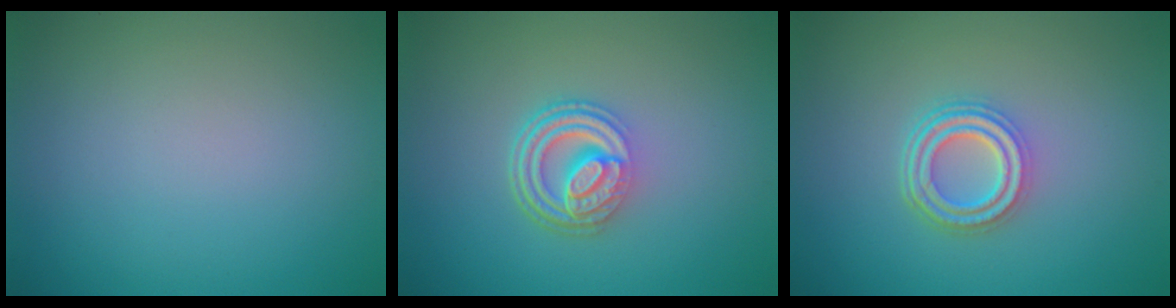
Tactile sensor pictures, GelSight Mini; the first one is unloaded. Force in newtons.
{"total": 4.9, "press": 3.4, "slide": 3.5}
{"total": 4.0, "press": 3.1, "slide": 2.5}